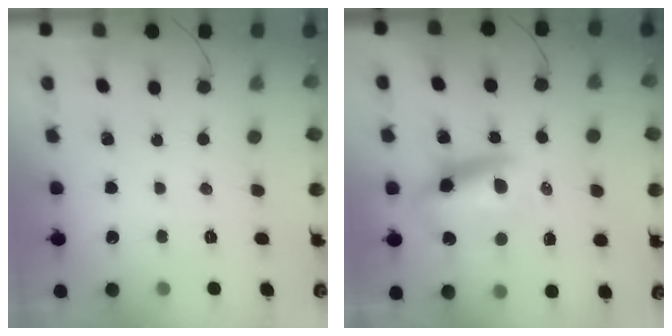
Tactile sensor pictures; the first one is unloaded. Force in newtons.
{"total": 9.7, "press": 9.4, "slide": 2.3}